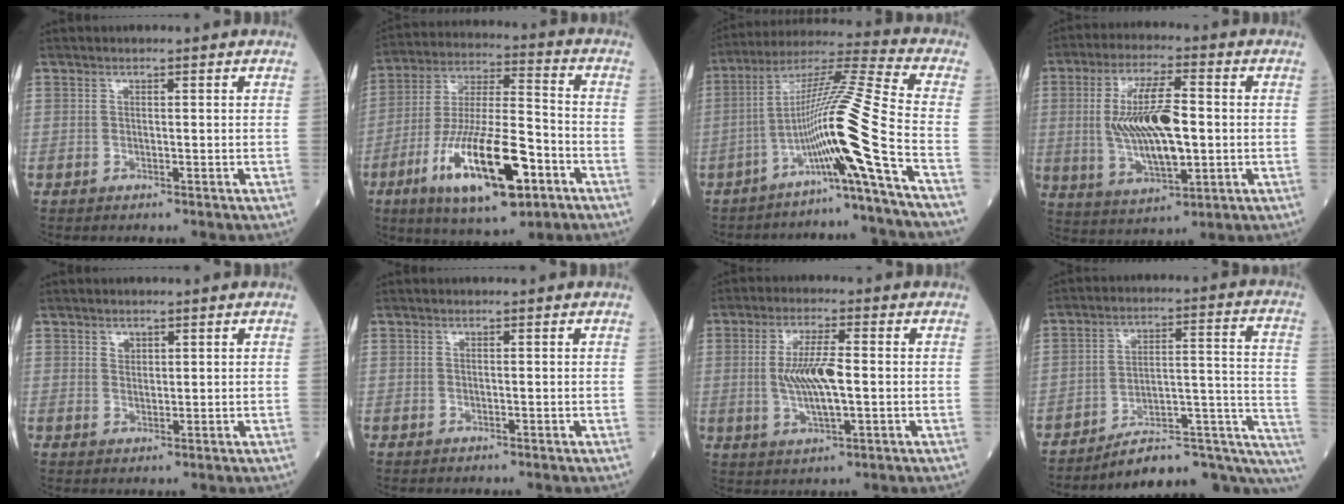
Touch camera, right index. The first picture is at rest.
{"total": 18.3, "force": [-8.0, 4.4, 15.9], "torque": [-0.312, -0.019, -0.131]}
{"total": 11.7, "force": [-5.2, -2.9, 10.1], "torque": [-0.183, 0.011, -0.099]}
{"total": 12.7, "force": [-0.1, 3.6, 12.1], "torque": [-0.239, 0.001, 0.003]}
{"total": 1.4, "force": [0.9, 0.9, 0.5], "torque": [-0.003, -0.004, 0.015]}
{"total": 0.0}
{"total": 7.4, "force": [-0.1, 1.4, 7.3], "torque": [-0.149, -0.001, -0.001]}
{"total": 16.5, "force": [-13.5, 4.4, 8.4], "torque": [-0.045, 0.080, -0.181]}